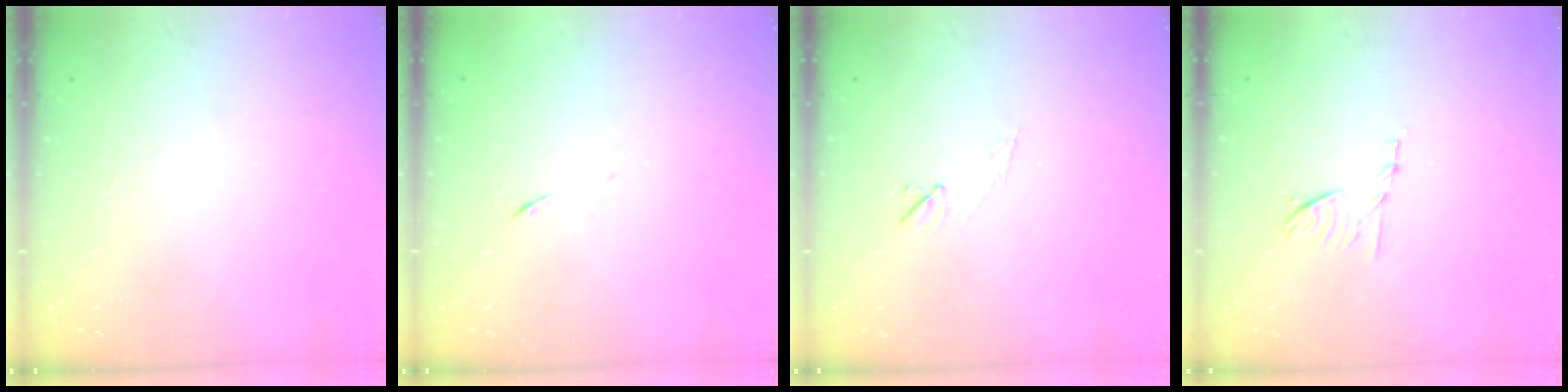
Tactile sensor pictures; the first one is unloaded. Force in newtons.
{"total": 6.2, "press": 6.1, "slide": 0.7}
{"total": 5.2, "press": 4.7, "slide": 2.1}
{"total": 6.9, "press": 6.8, "slide": 1.0}